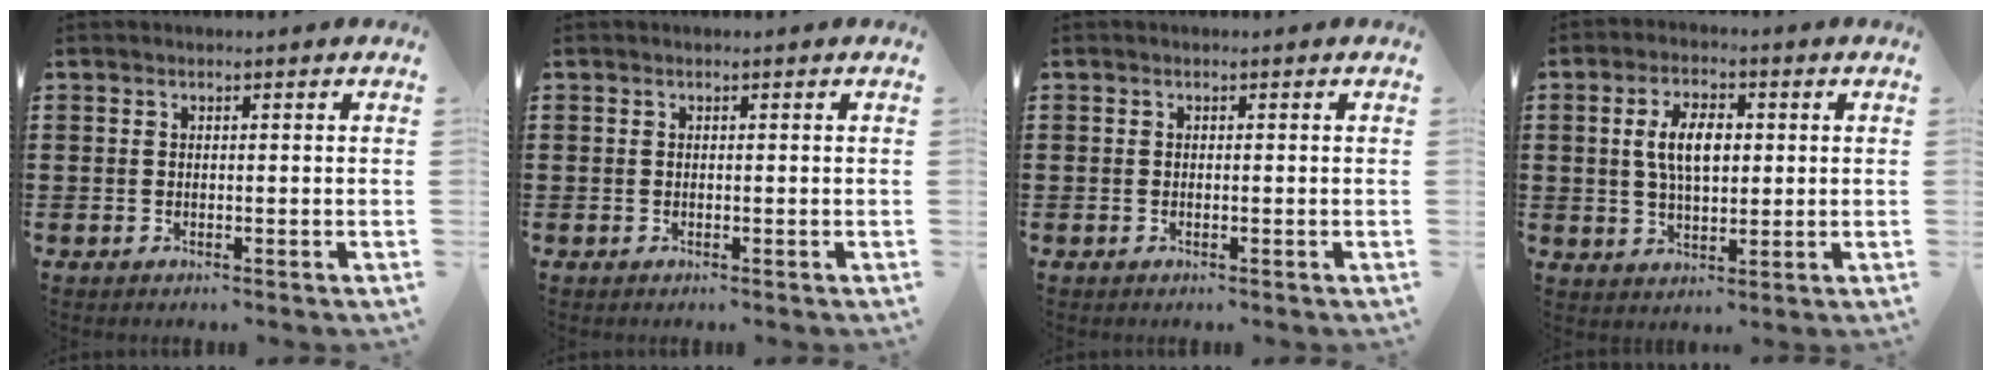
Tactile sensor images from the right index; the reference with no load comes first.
{"total": 0.0}
{"total": 0.0}
{"total": 6.4, "force": [1.0, 3.1, 5.5], "torque": [-0.106, 0.009, 0.014]}